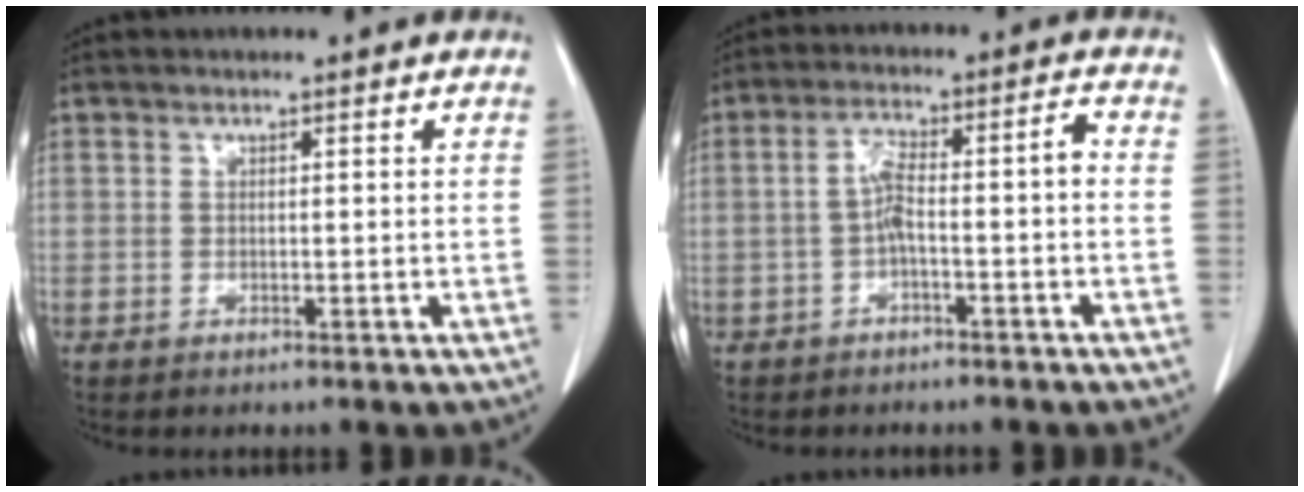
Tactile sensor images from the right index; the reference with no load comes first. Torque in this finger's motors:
{"motor_torque": [0.79, -0.42, 0.39, 0.10]}